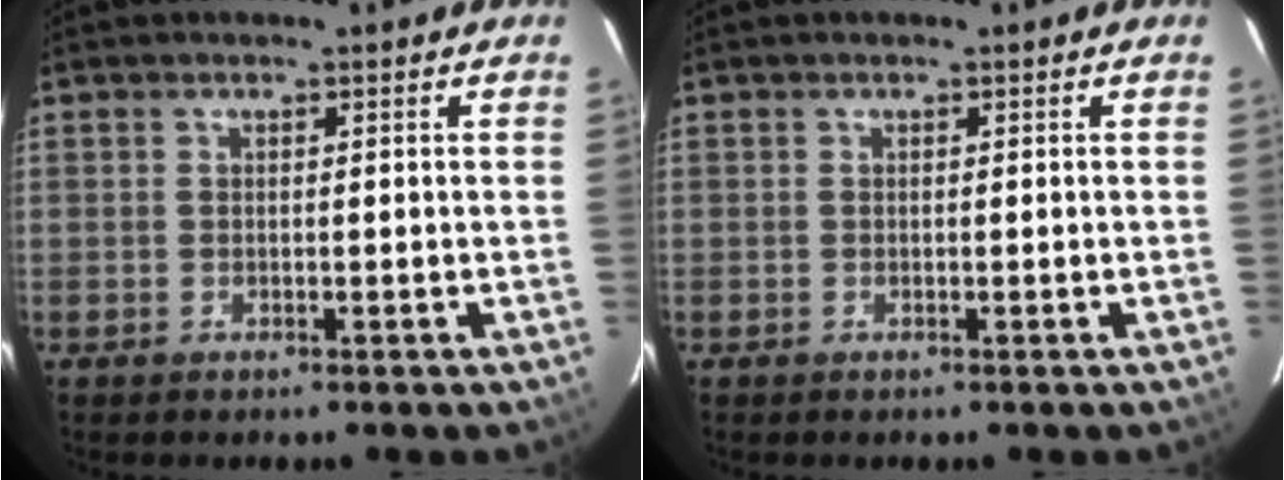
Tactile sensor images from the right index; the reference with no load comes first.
{"total": 0.0}